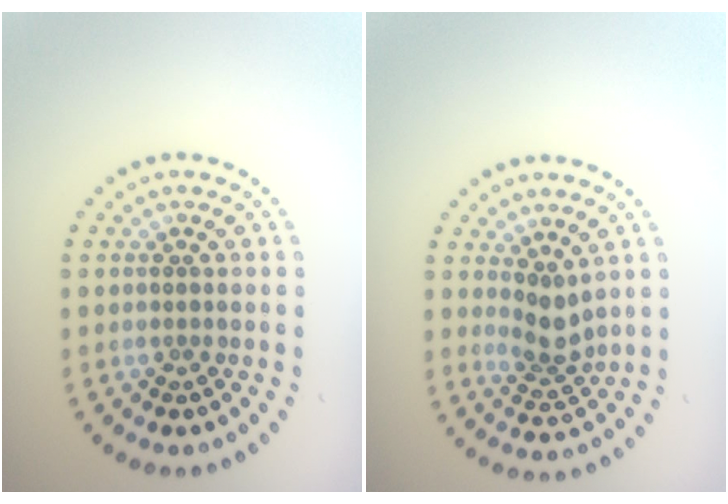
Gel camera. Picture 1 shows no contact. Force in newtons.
{"total": 2.4, "press": 1.9, "slide": 1.6}